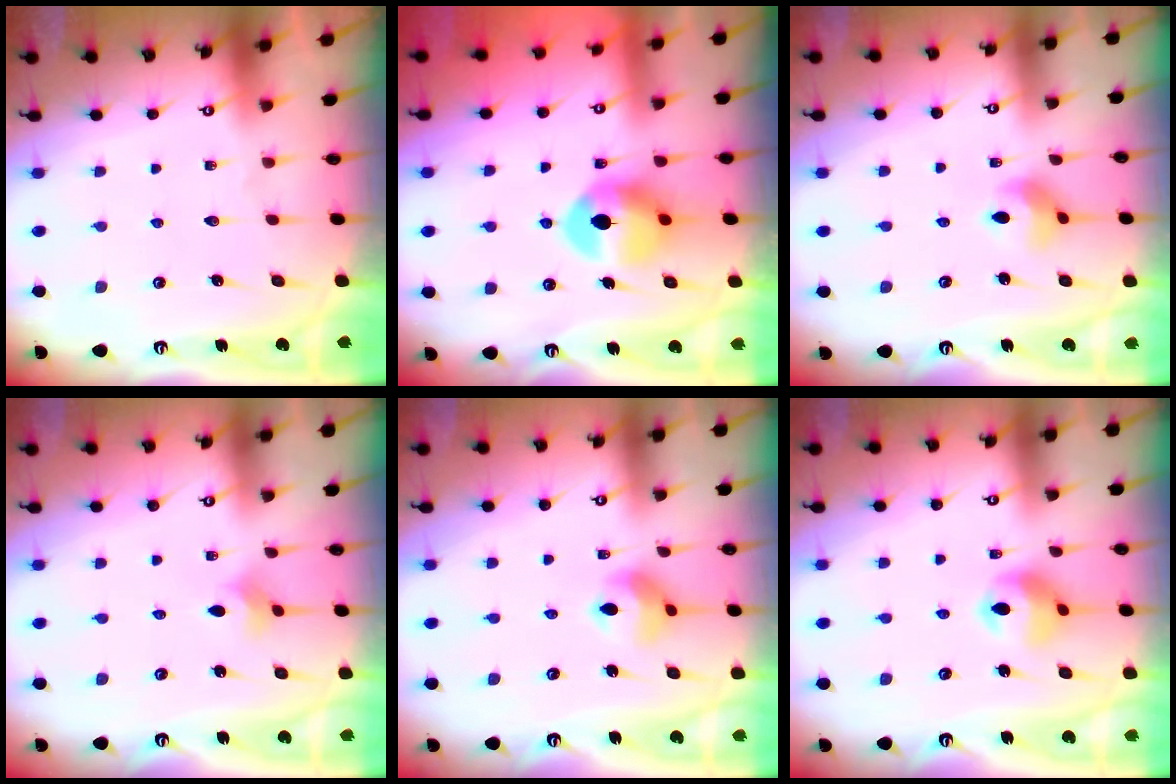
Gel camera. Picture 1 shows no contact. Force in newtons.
{"total": 10.5, "press": 10.5, "slide": 0.6}
{"total": 5.5, "press": 5.5, "slide": 0.5}
{"total": 3.0, "press": 2.9, "slide": 0.5}
{"total": 8.9, "press": 8.9, "slide": 1.1}
{"total": 10.7, "press": 10.5, "slide": 2.1}